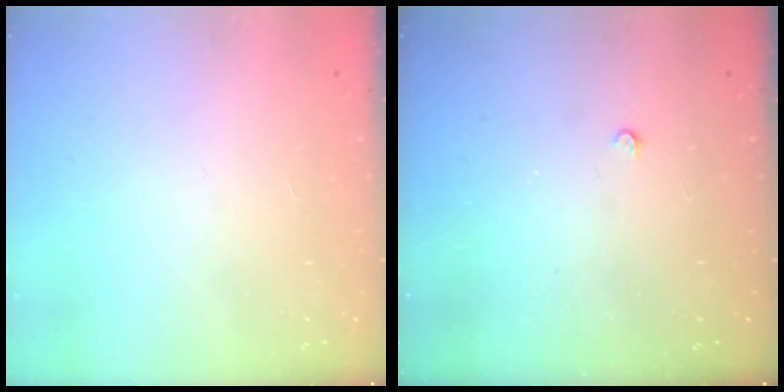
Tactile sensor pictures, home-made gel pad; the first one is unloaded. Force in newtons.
{"total": 2.3, "press": 2.3, "slide": 0.4}